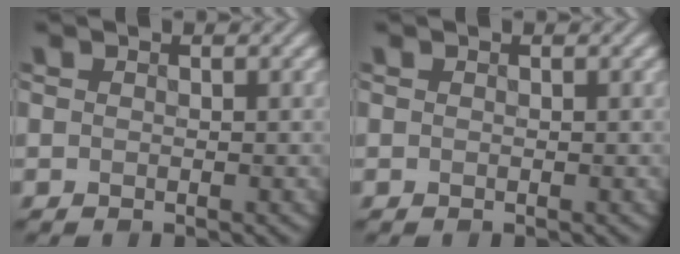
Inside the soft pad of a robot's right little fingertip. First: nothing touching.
{"total": 0.0}